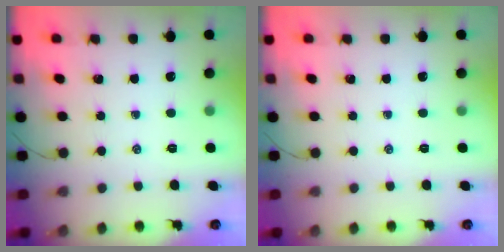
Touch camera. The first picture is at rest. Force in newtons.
{"total": 0.0}